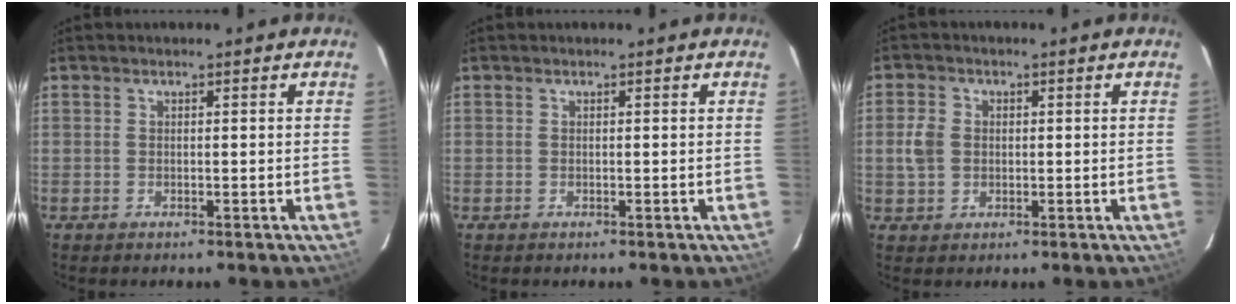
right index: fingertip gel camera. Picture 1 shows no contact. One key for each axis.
{"total": 0.0}
{"total": 4.4, "fx": -0.1, "fy": 3.8, "fz": 2.2, "tx": -0.049, "ty": 0.008, "tz": -0.001}